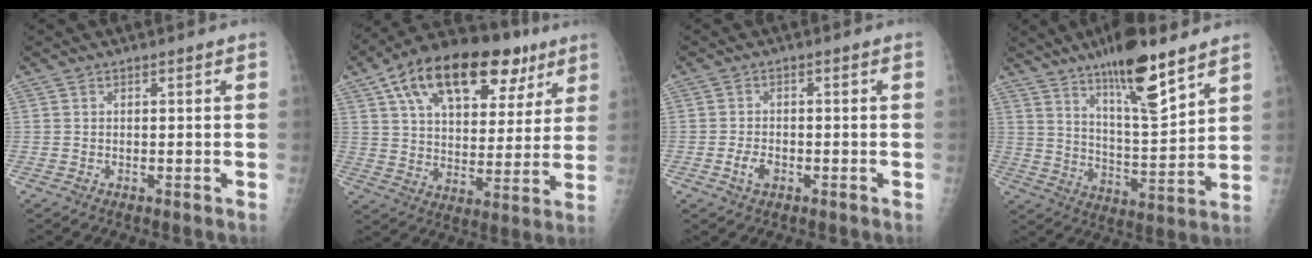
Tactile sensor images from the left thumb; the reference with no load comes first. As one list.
[{"total": 25.3, "force": [13.1, 13.2, 17.1], "torque": [-0.240, 0.007, 0.207]}, {"total": 2.8, "force": [-1.2, 1.7, 1.9], "torque": [-0.034, 0.006, -0.021]}, {"total": 15.4, "force": [10.4, 3.3, 10.9], "torque": [-0.166, -0.066, 0.181]}]